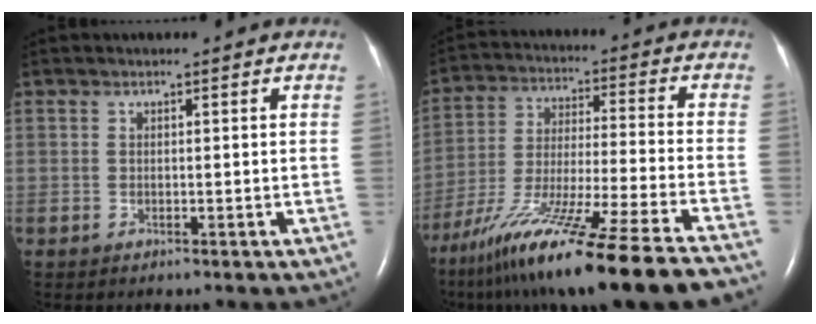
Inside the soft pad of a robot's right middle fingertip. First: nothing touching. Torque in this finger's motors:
{"motor_torque": [1.12, -1.02, 0.47, 0.21]}